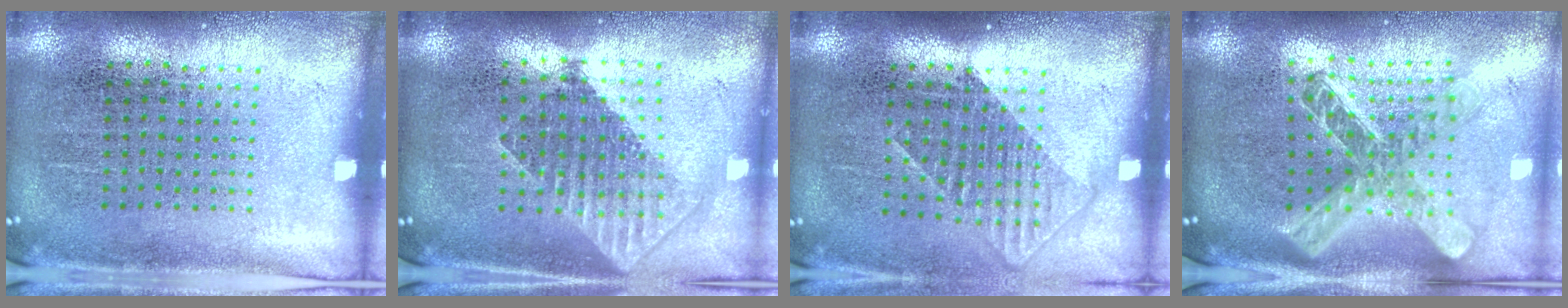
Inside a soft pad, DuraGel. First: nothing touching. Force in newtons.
{"total": 1.8, "press": 1.4, "slide": 1.1}
{"total": 1.3, "press": 0.9, "slide": 0.9}
{"total": 2.5, "press": 1.9, "slide": 1.6}